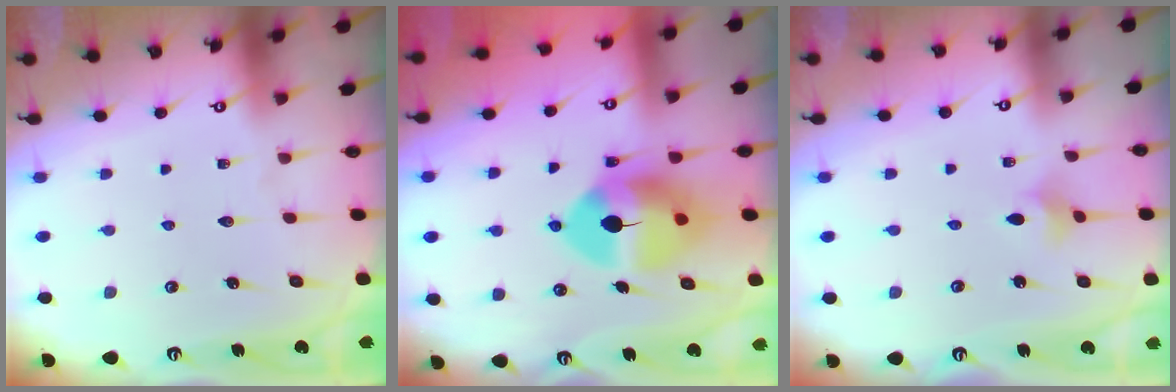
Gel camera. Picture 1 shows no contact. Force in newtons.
{"total": 12.0, "press": 11.8, "slide": 1.9}
{"total": 2.8, "press": 2.8, "slide": 0.6}